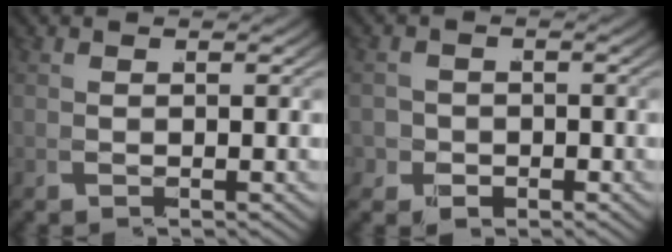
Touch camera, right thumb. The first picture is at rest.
{"total": 2.4, "force": [-1.1, 2.1, 0.6], "torque": [-0.017, -0.017, -0.010]}